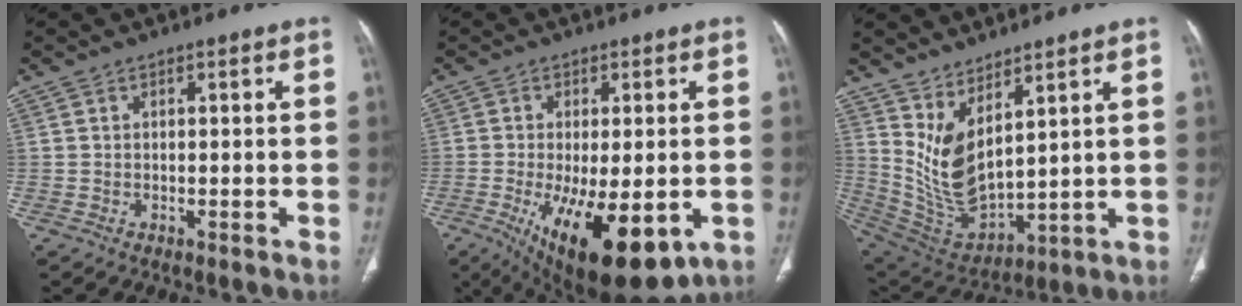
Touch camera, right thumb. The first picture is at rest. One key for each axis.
{"total": 18.7, "fx": -6.9, "fy": 7.5, "fz": 15.7, "tx": -0.232, "ty": -0.021, "tz": -0.087}
{"total": 11.7, "fx": 6.0, "fy": 4.6, "fz": 8.9, "tx": -0.165, "ty": -0.052, "tz": 0.148}